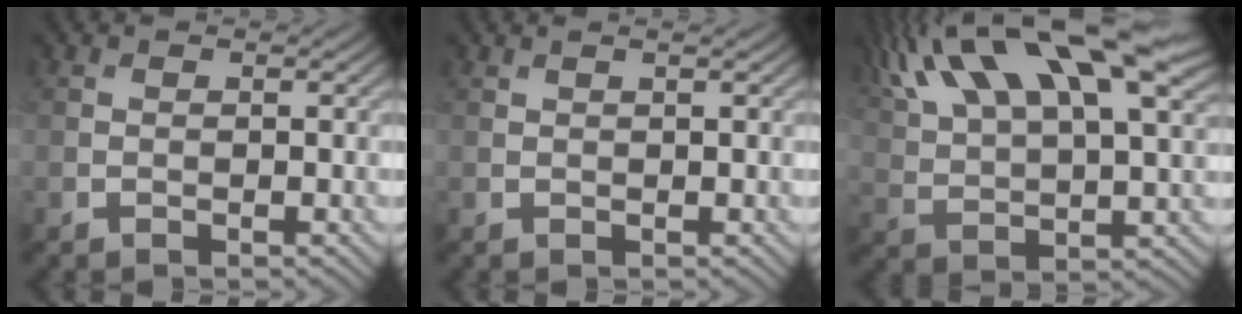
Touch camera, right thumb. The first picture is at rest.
{"total": 0.8, "force": [0.7, -0.1, 0.4], "torque": [-0.009, 0.005, 0.013]}
{"total": 19.3, "force": [11.4, 6.9, 14.0], "torque": [-0.273, 0.048, 0.179]}